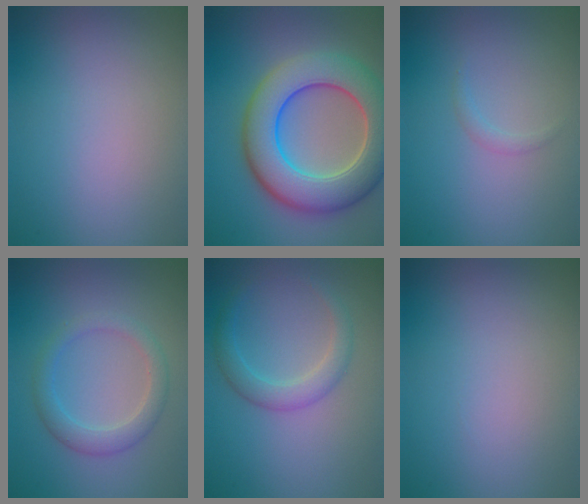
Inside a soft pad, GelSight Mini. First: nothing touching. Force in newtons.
{"total": 10.1, "press": 10.1, "slide": 0.6}
{"total": 0.7, "press": 0.7, "slide": 0.1}
{"total": 2.8, "press": 2.8, "slide": 0.3}
{"total": 2.6, "press": 2.6, "slide": 0.0}
{"total": 0.0}